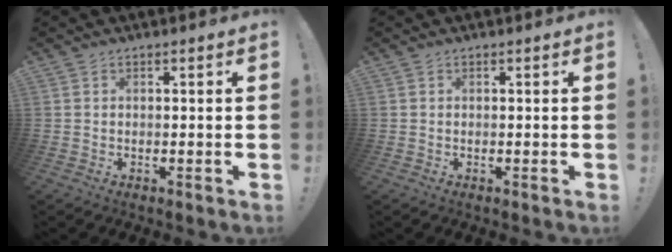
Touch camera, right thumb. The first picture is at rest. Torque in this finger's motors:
{"motor_torque": [0.00, -0.23, -0.28, 0.27, 0.00]}